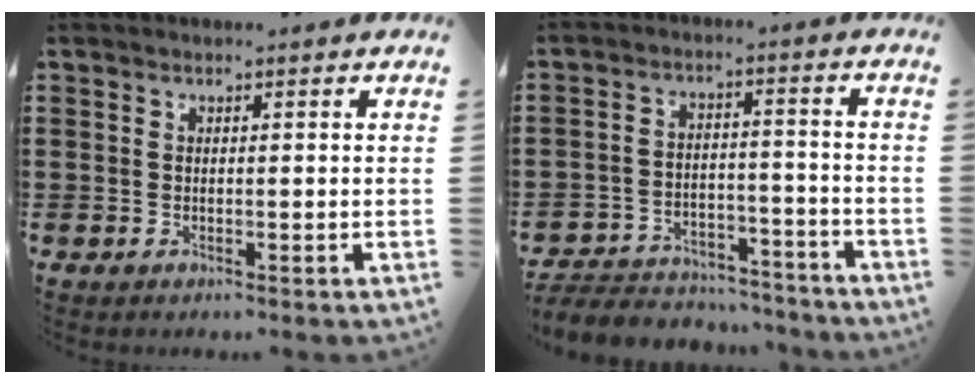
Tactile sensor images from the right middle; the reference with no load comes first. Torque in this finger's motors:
{"motor_torque": [0.26, -0.09, 0.42, 0.09]}